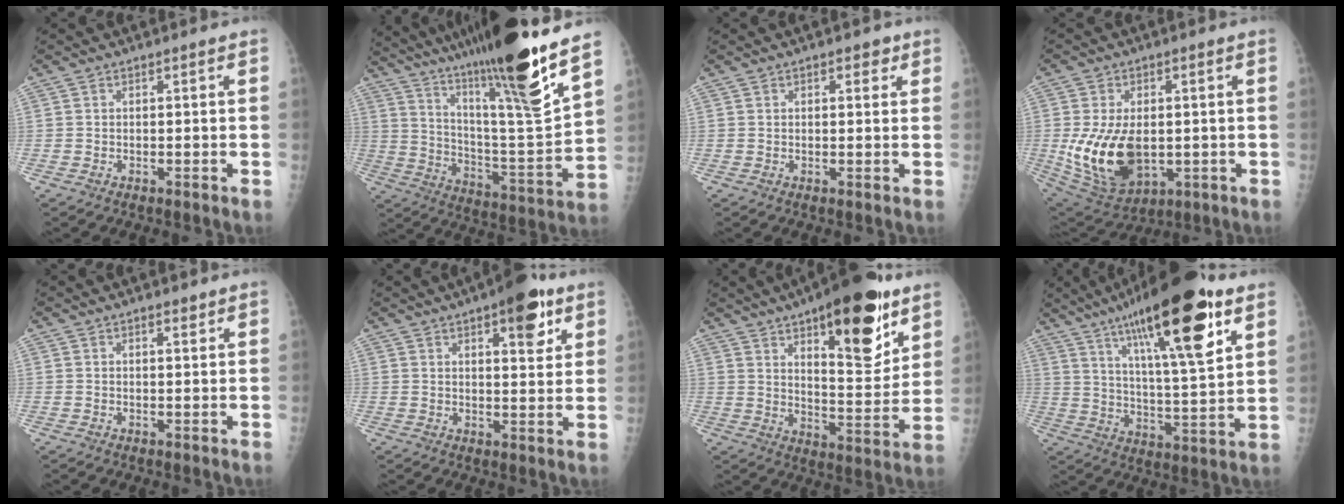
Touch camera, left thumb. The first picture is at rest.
{"total": 26.8, "force": [19.5, 1.2, 18.3], "torque": [-0.287, -0.096, 0.326]}
{"total": 2.4, "force": [1.3, 1.3, 1.5], "torque": [-0.004, -0.002, 0.014]}
{"total": 15.5, "force": [-1.3, 9.5, 12.2], "torque": [-0.216, -0.012, 0.004]}
{"total": 1.6, "force": [1.1, 0.6, 1.0], "torque": [-0.009, -0.005, 0.015]}
{"total": 10.4, "force": [5.6, 3.8, 7.9], "torque": [-0.083, -0.021, 0.072]}
{"total": 22.6, "force": [12.5, 8.1, 16.9], "torque": [-0.210, -0.063, 0.191]}
{"total": 24.8, "force": [13.5, 5.7, 20.0], "torque": [-0.313, -0.034, 0.220]}